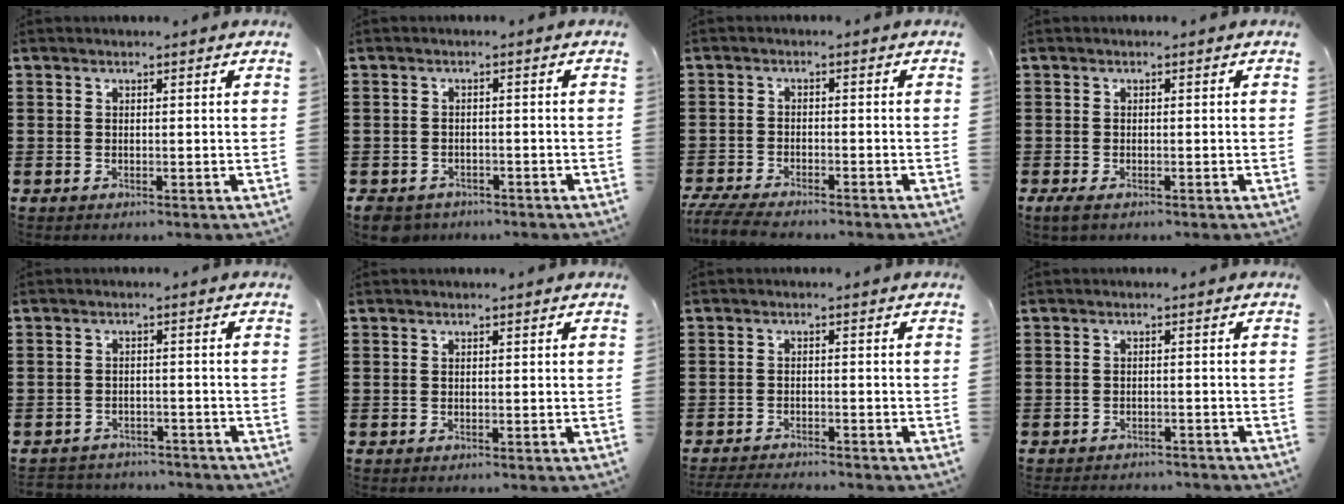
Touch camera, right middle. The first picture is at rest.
{"total": 2.1, "force": [-1.9, 0.8, 0.2], "torque": [-0.017, -0.001, -0.046]}
{"total": 4.0, "force": [-3.8, 0.3, 1.2], "torque": [-0.040, -0.010, -0.082]}
{"total": 0.8, "force": [-0.4, 0.3, 0.6], "torque": [-0.021, -0.004, -0.010]}
{"total": 2.5, "force": [-2.4, 0.5, -0.2], "torque": [-0.004, 0.001, -0.055]}
{"total": 0.0}
{"total": 2.5, "force": [-2.5, 0.1, 0.3], "torque": [-0.007, -0.001, -0.052]}
{"total": 1.8, "force": [-1.8, 0.2, -0.1], "torque": [-0.004, 0.002, -0.041]}